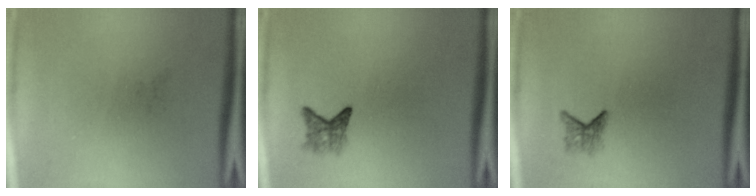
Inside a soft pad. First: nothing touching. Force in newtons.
{"total": 2.3}
{"total": 1.6}